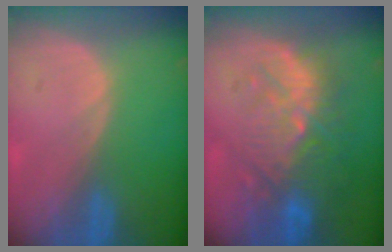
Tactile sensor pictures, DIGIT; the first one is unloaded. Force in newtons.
{"total": 10.8, "press": 9.8, "slide": 4.5}